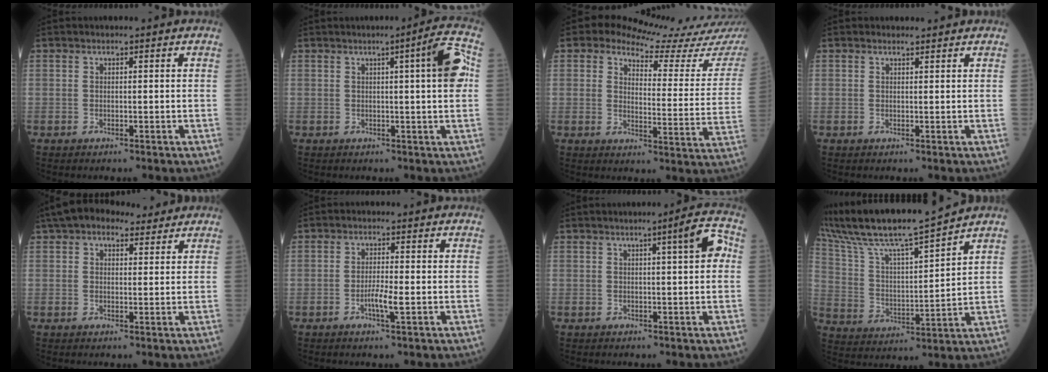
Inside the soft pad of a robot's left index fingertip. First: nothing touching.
{"total": 5.9, "force": [1.0, -0.4, 5.8], "torque": [-0.078, 0.006, 0.011]}
{"total": 15.9, "force": [14.7, 2.3, 5.6], "torque": [-0.071, -0.075, 0.151]}
{"total": 0.9, "force": [0.8, 0.3, 0.0], "torque": [-0.010, 0.002, 0.012]}
{"total": 8.8, "force": [6.5, 4.4, 4.0], "torque": [-0.066, 0.040, 0.102]}
{"total": 3.0, "force": [-1.1, 0.2, 2.8], "torque": [-0.056, -0.007, -0.022]}
{"total": 4.2, "force": [1.0, 0.3, 4.0], "torque": [-0.052, 0.013, 0.010]}
{"total": 15.4, "force": [13.7, -0.2, 7.1], "torque": [-0.146, 0.002, 0.252]}